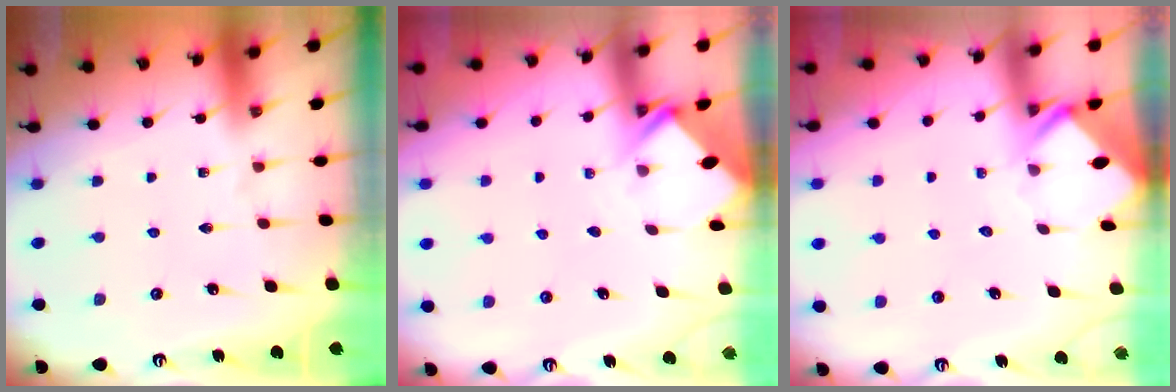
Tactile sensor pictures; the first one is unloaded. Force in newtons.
{"total": 2.9, "press": 2.9, "slide": 0.2}
{"total": 3.0, "press": 3.0, "slide": 0.3}